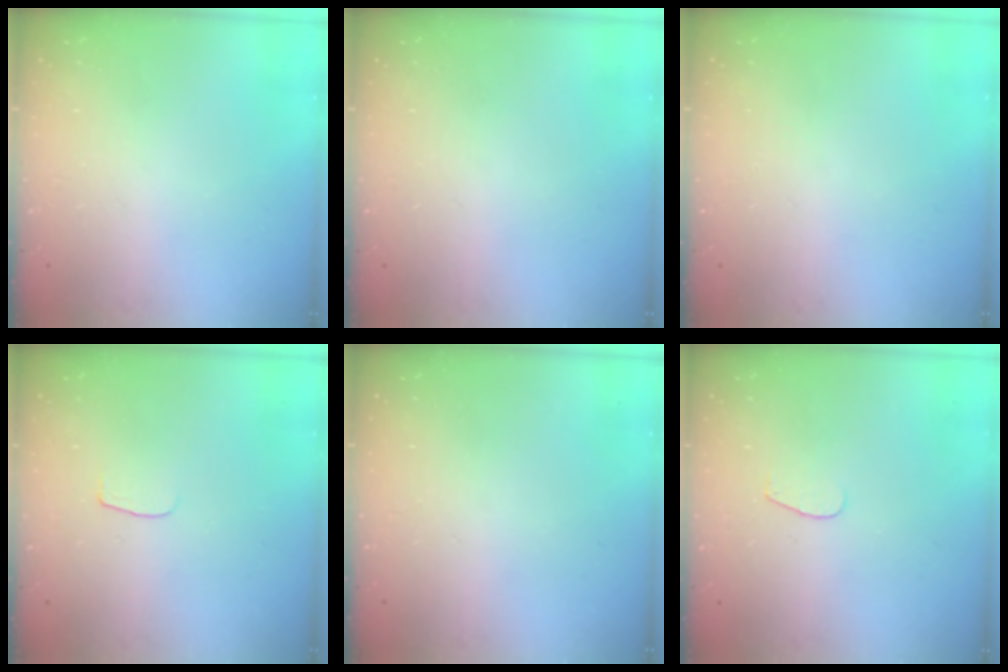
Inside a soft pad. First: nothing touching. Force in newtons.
{"total": 0.0}
{"total": 0.0}
{"total": 3.0, "press": 3.0, "slide": 0.3}
{"total": 0.0}
{"total": 3.7, "press": 3.7, "slide": 0.4}